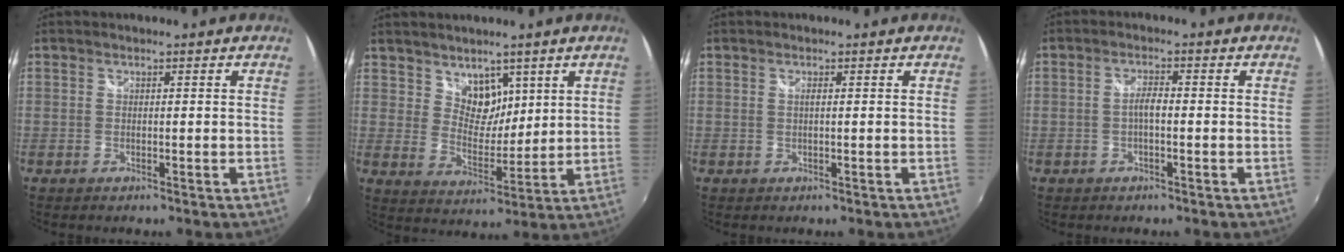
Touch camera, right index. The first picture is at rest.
{"total": 6.8, "force": [4.3, 4.7, 2.4], "torque": [-0.028, 0.001, 0.080]}
{"total": 0.5, "force": [0.1, -0.1, 0.5], "torque": [-0.009, 0.002, 0.001]}
{"total": 2.2, "force": [-0.6, 0.6, 2.0], "torque": [-0.041, 0.007, -0.012]}